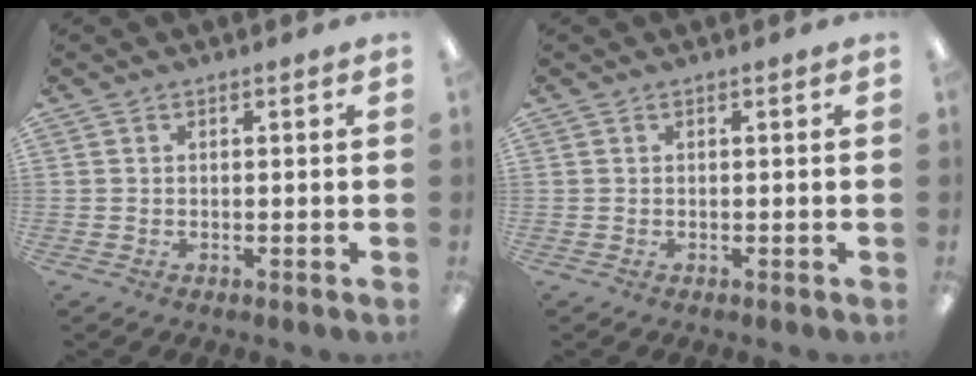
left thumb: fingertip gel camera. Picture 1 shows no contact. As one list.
[{"total": 0.0}]